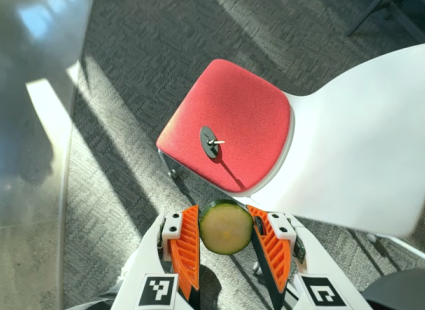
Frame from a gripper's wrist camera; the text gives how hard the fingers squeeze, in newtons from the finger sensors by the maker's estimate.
{"total": 7.5, "left": 7.9, "right": 7.2}